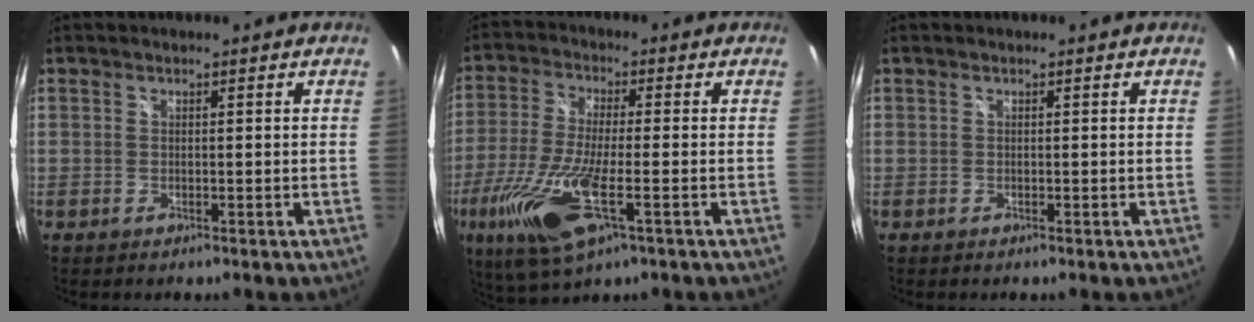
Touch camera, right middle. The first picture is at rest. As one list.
[{"total": 15.1, "force": [-6.2, 4.5, 13.0], "torque": [-0.282, -0.038, -0.117]}, {"total": 0.0}]